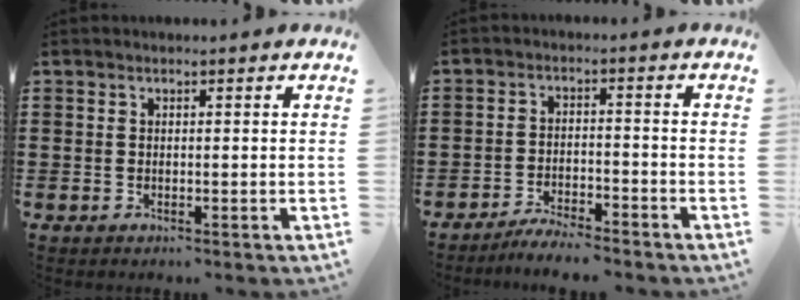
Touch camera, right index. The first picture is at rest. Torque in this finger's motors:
{"motor_torque": [1.04, 1.10, -0.03, -0.11]}